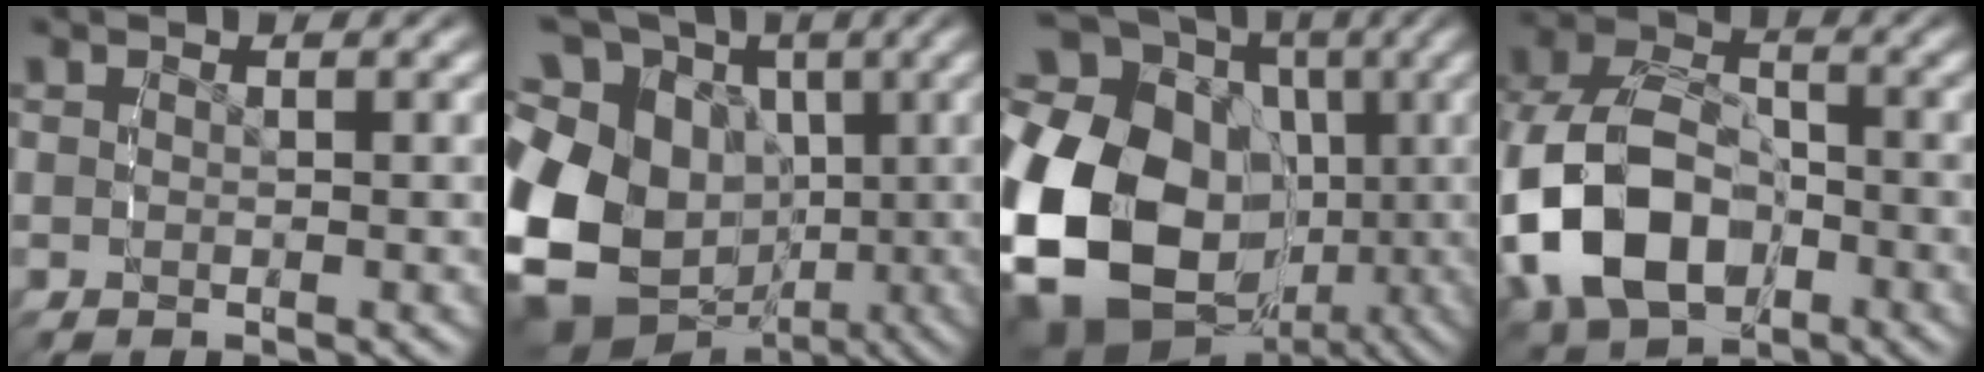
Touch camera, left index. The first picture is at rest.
{"total": 18.2, "force": [-1.3, 14.8, 10.5], "torque": [-0.227, -0.067, -0.009]}
{"total": 23.6, "force": [-2.3, 19.1, 13.7], "torque": [-0.319, -0.078, -0.017]}
{"total": 11.5, "force": [-1.8, 8.8, 7.1], "torque": [-0.172, -0.039, -0.018]}